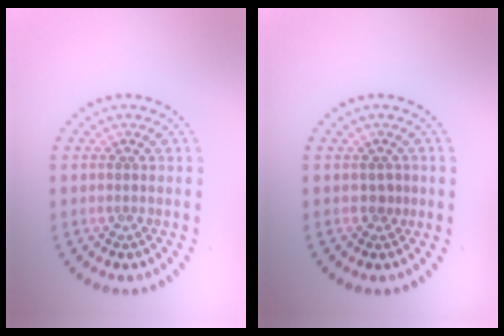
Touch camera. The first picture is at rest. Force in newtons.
{"total": 0.9, "press": 0.7, "slide": 0.6}